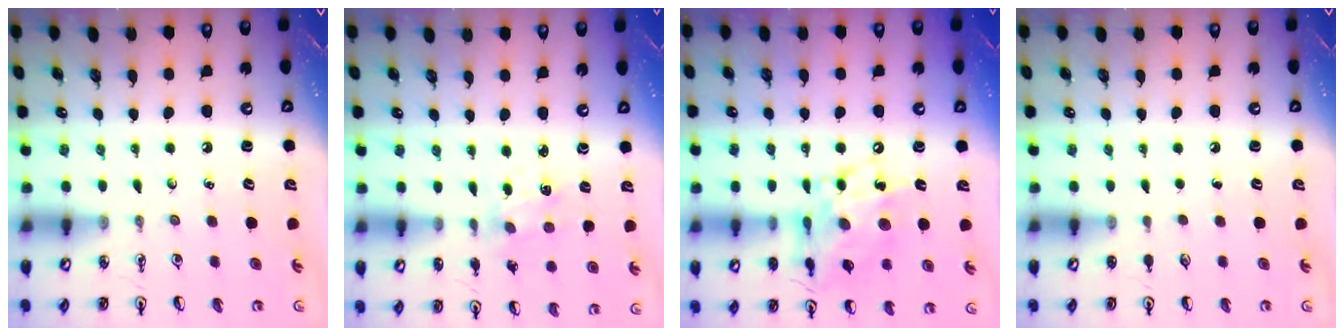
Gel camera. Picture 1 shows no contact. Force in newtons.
{"total": 2.1, "press": 2.1, "slide": 0.3}
{"total": 13.0, "press": 12.9, "slide": 0.9}
{"total": 0.0}